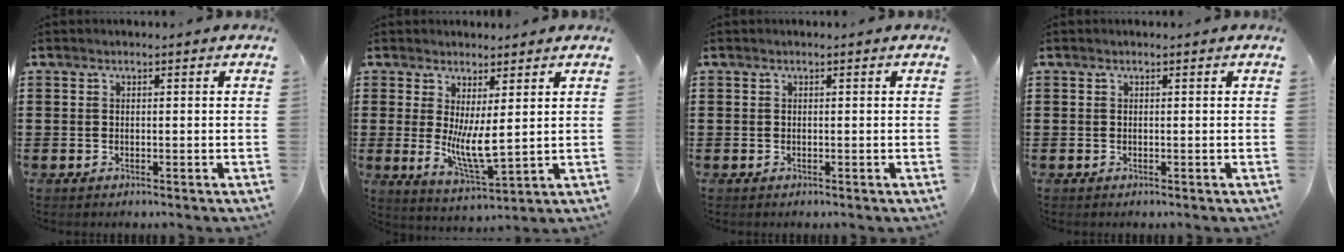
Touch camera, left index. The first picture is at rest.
{"total": 7.1, "force": [1.4, 2.0, 6.6], "torque": [-0.130, -0.020, 0.024]}
{"total": 0.0}
{"total": 0.0}